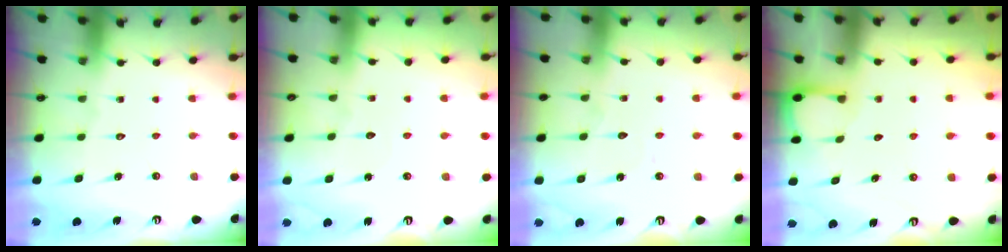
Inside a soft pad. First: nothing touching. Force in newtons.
{"total": 4.1, "press": 4.1, "slide": 0.4}
{"total": 3.5, "press": 3.5, "slide": 0.3}
{"total": 2.0, "press": 1.9, "slide": 0.3}